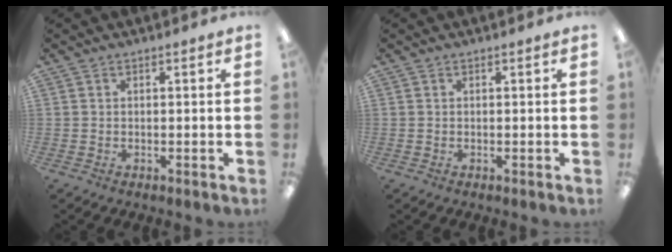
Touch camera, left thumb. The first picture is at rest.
{"total": 0.0}